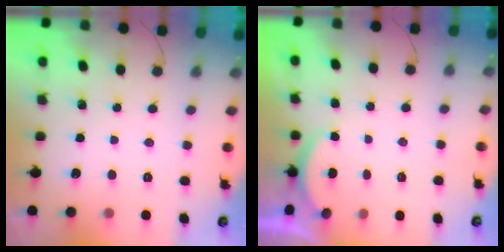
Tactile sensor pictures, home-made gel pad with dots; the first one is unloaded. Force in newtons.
{"total": 1.7, "press": 1.6, "slide": 0.6}